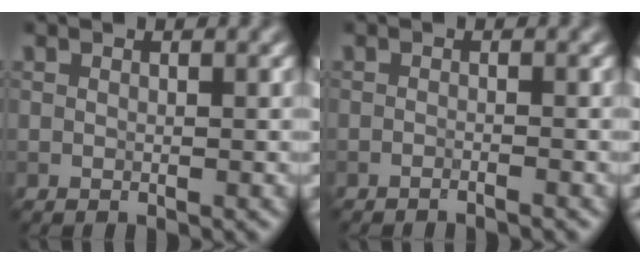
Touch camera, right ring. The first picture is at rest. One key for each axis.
{"total": 0.9, "fx": -0.8, "fy": 0.0, "fz": 0.4, "tx": -0.009, "ty": -0.002, "tz": -0.018}